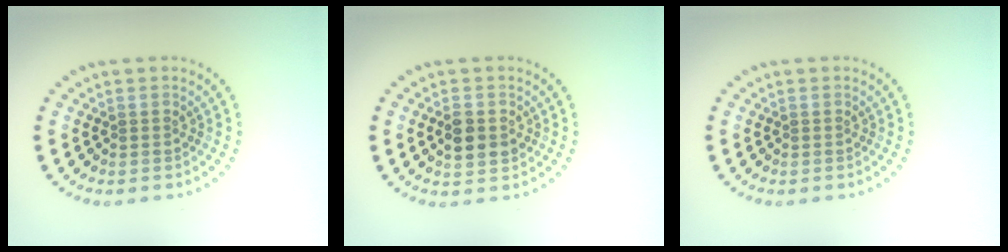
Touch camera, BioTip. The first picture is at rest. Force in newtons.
{"total": 2.9, "press": 2.9, "slide": 0.2}
{"total": 0.0}